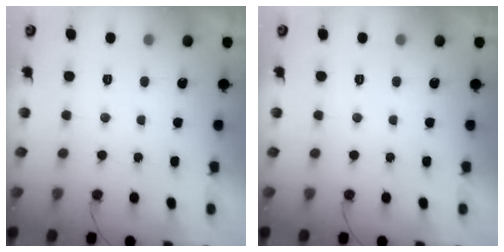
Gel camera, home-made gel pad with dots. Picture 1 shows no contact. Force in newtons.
{"total": 0.0}